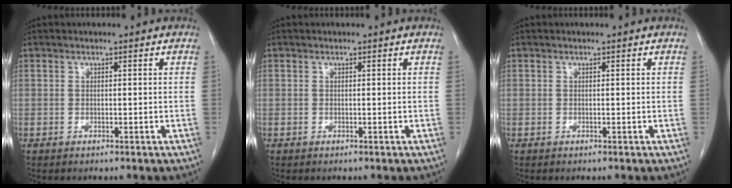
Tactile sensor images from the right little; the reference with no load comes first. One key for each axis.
{"total": 0.0}
{"total": 0.0}